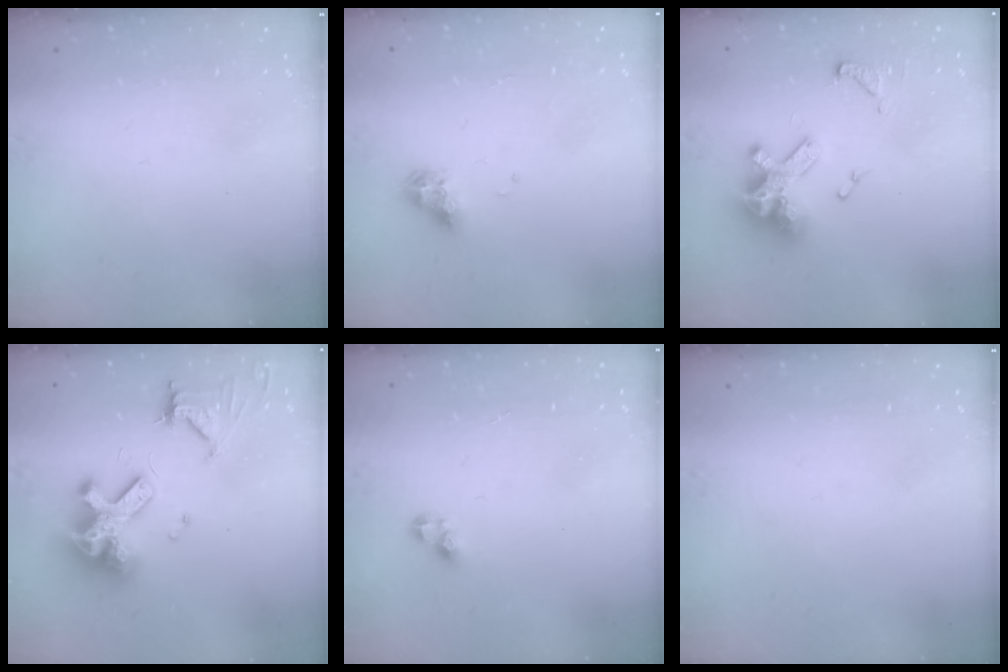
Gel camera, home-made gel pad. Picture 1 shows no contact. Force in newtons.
{"total": 7.8, "press": 7.8, "slide": 0.8}
{"total": 13.5, "press": 13.4, "slide": 1.8}
{"total": 15.0, "press": 14.9, "slide": 1.9}
{"total": 3.2, "press": 3.2, "slide": 0.6}
{"total": 0.0}